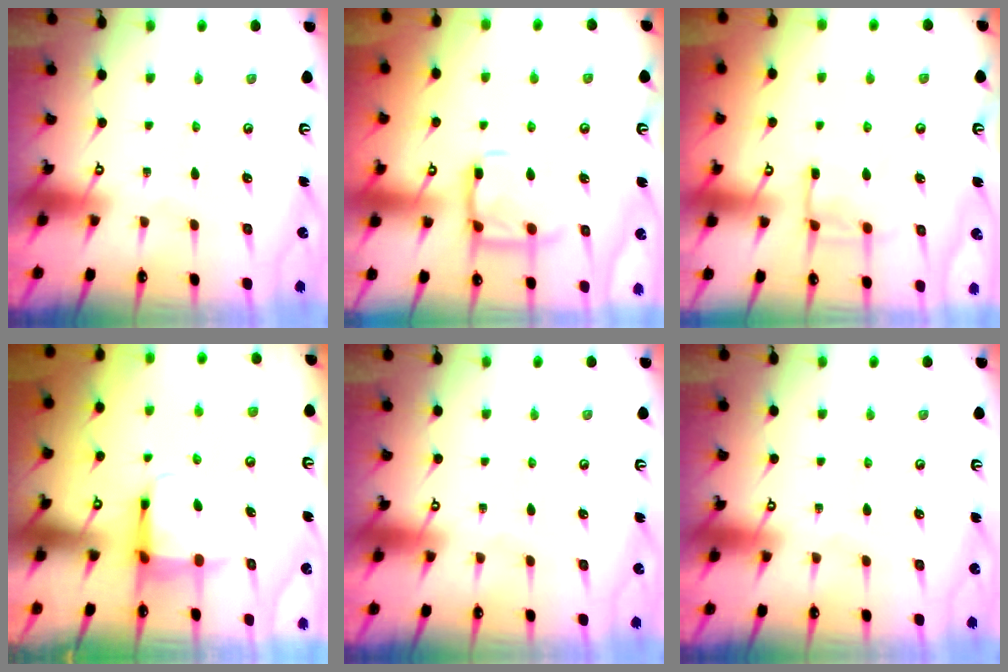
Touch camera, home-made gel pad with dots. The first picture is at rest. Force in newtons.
{"total": 15.1, "press": 15.1, "slide": 1.4}
{"total": 10.8, "press": 10.7, "slide": 1.1}
{"total": 4.8, "press": 4.8, "slide": 0.3}
{"total": 0.0}
{"total": 0.0}